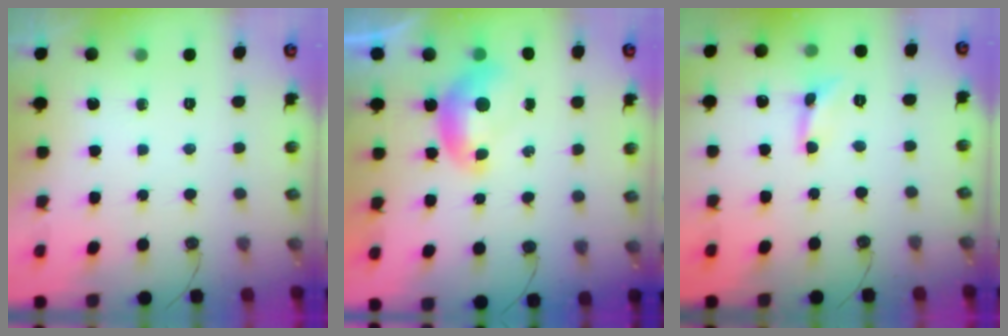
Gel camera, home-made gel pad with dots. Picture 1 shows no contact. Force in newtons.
{"total": 0.0}
{"total": 0.0}